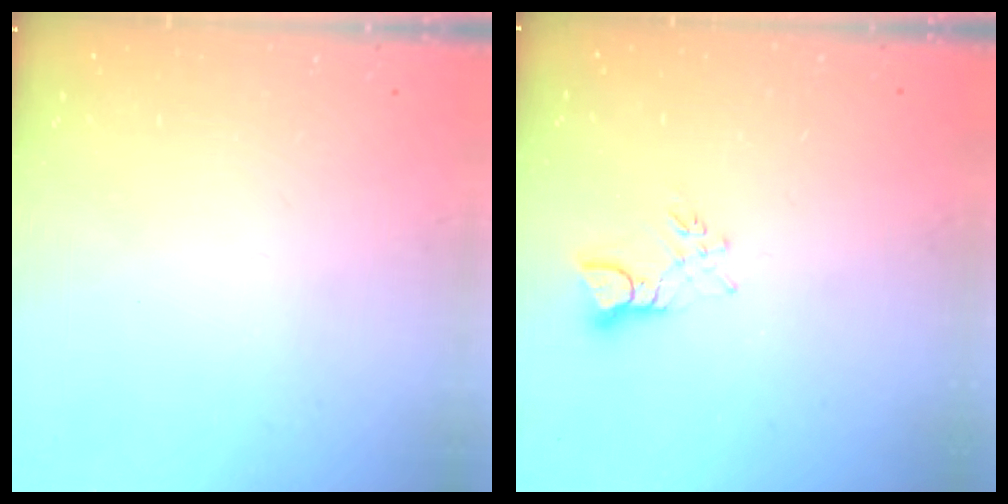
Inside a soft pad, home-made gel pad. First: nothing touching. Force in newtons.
{"total": 2.6, "press": 2.6, "slide": 0.4}